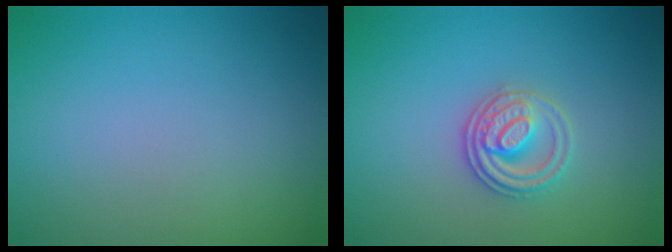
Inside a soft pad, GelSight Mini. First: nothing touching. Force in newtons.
{"total": 2.8, "press": 2.6, "slide": 1.0}